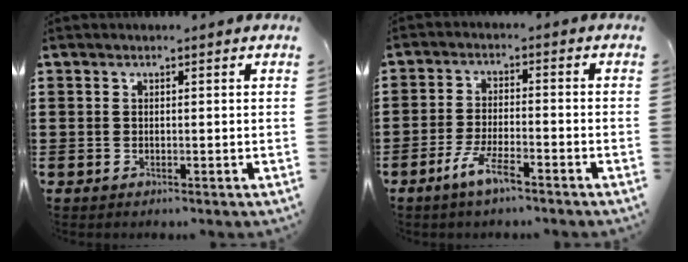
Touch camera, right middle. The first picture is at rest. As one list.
[{"total": 5.2, "force": [-3.4, 0.8, 3.9], "torque": [-0.089, -0.010, -0.065]}]